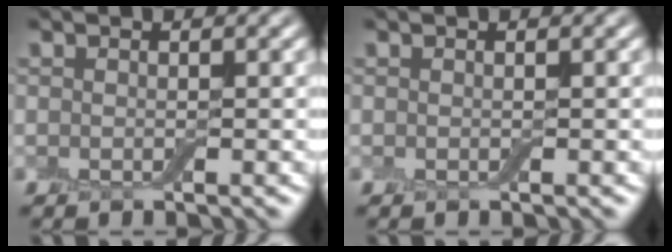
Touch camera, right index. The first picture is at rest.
{"total": 0.0}